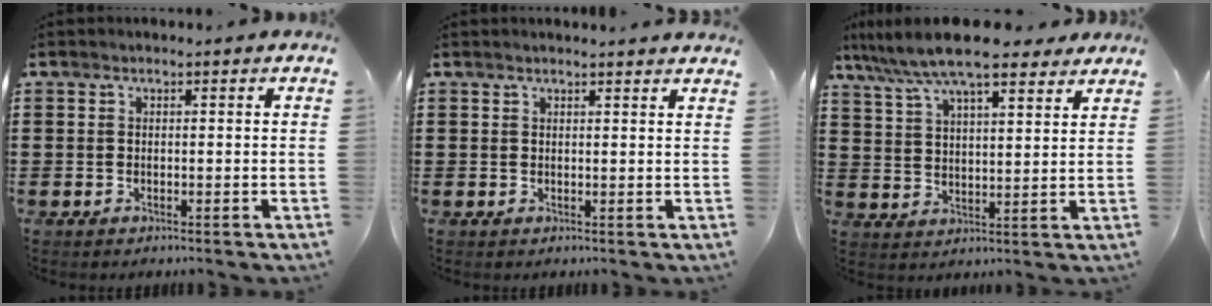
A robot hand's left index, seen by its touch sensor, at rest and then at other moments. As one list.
[{"total": 1.4, "force": [1.4, -0.2, 0.4], "torque": [-0.009, -0.001, 0.026]}, {"total": 9.7, "force": [8.1, 1.7, 5.0], "torque": [-0.123, -0.020, 0.146]}]